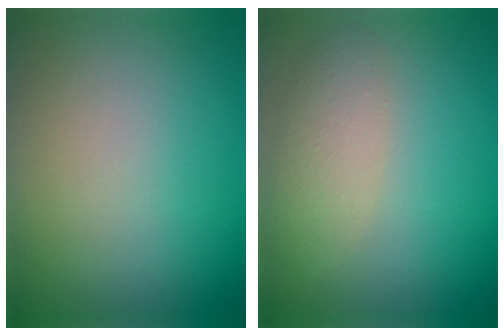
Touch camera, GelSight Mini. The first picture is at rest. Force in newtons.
{"total": 3.0, "press": 3.0, "slide": 0.1}